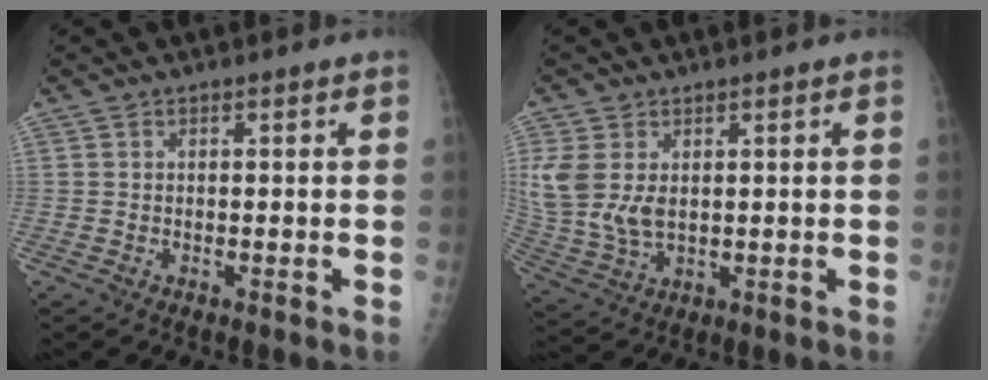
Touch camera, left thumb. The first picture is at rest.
{"total": 10.1, "force": [2.0, 6.7, 7.3], "torque": [-0.170, -0.009, 0.052]}